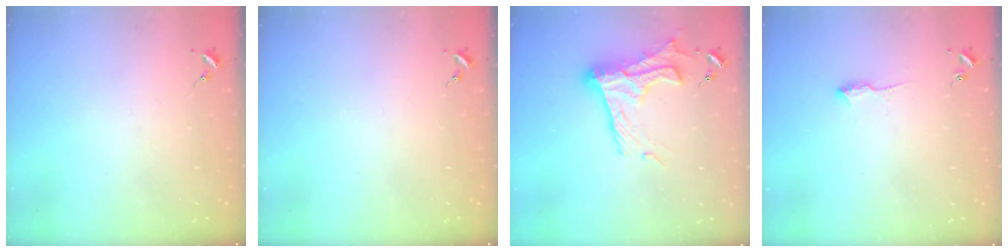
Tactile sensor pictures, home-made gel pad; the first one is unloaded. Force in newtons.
{"total": 0.0}
{"total": 18.2, "press": 18.2, "slide": 1.2}
{"total": 6.5, "press": 6.4, "slide": 0.9}